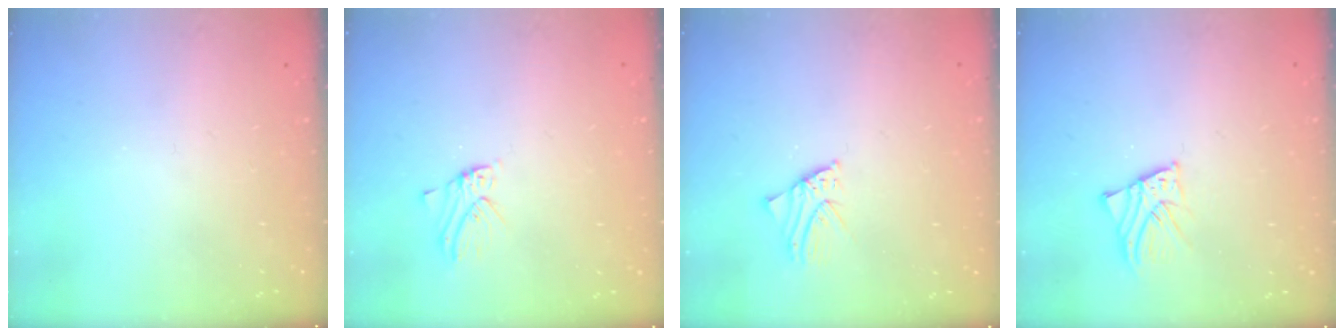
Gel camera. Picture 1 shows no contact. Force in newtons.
{"total": 2.1, "press": 2.1, "slide": 0.2}
{"total": 1.7, "press": 1.7, "slide": 0.2}
{"total": 2.3, "press": 2.3, "slide": 0.1}